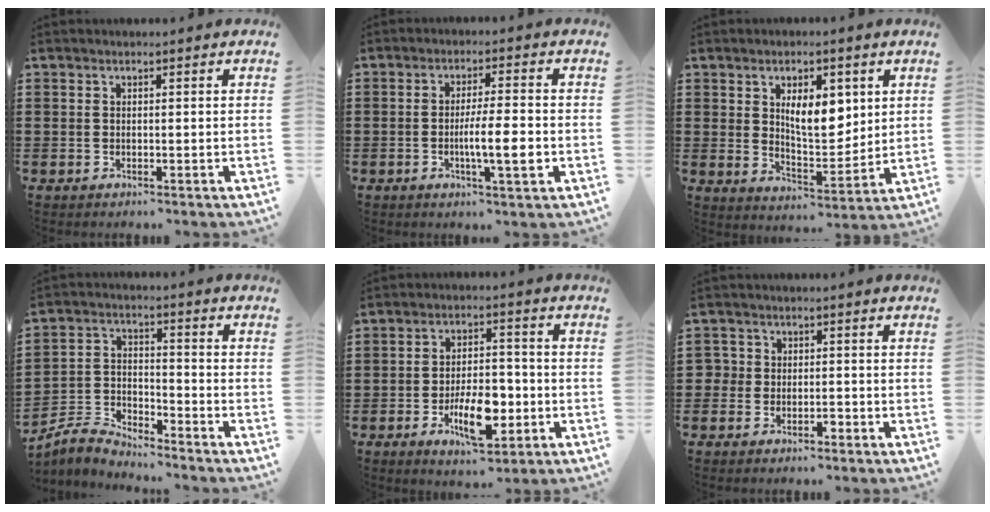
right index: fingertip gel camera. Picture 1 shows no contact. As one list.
[{"total": 6.8, "force": [-1.7, 0.9, 6.5], "torque": [-0.114, -0.006, -0.030]}, {"total": 8.0, "force": [2.8, 3.8, 6.4], "torque": [-0.103, -0.002, 0.042]}, {"total": 4.1, "force": [-4.1, 0.8, 0.3], "torque": [-0.026, -0.003, -0.091]}, {"total": 9.5, "force": [-3.3, 4.4, 7.7], "torque": [-0.135, -0.006, -0.061]}, {"total": 2.3, "force": [-1.1, 1.9, 0.6], "torque": [-0.020, 0.007, -0.026]}]